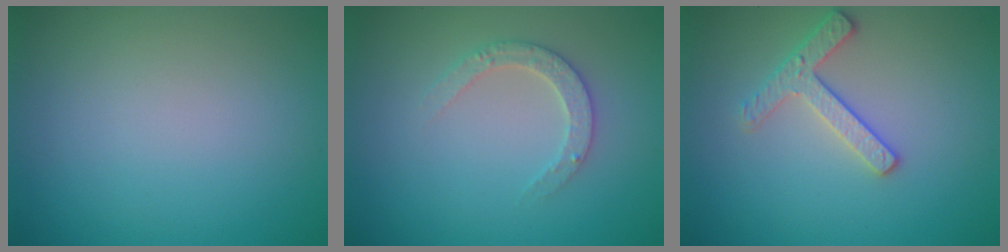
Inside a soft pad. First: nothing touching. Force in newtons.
{"total": 2.4, "press": 2.3, "slide": 0.5}
{"total": 2.5, "press": 2.4, "slide": 0.3}